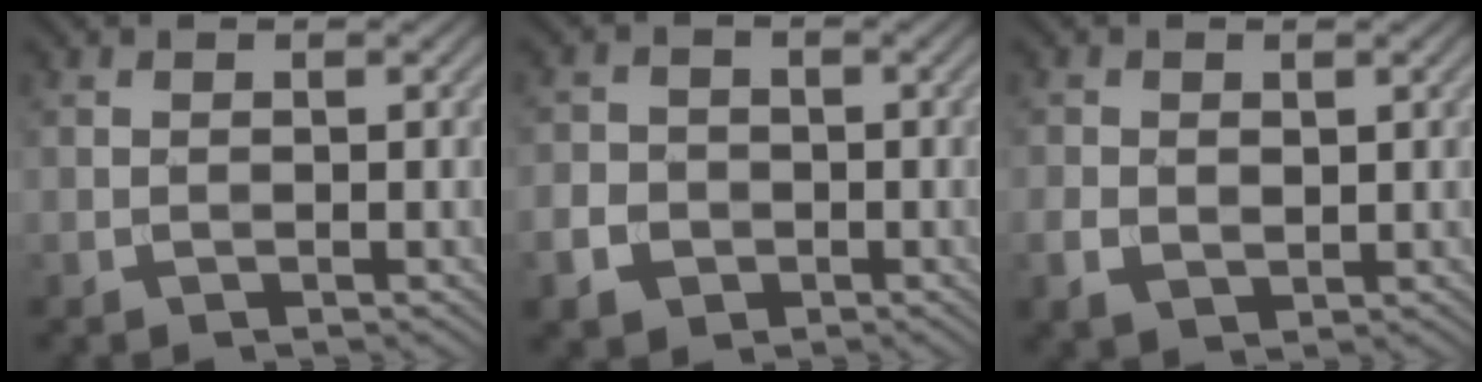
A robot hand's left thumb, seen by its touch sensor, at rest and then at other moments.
{"total": 4.1, "force": [-1.7, 3.5, 1.5], "torque": [-0.031, -0.010, -0.041]}
{"total": 2.5, "force": [-0.1, 1.9, 1.7], "torque": [-0.036, -0.007, 0.002]}